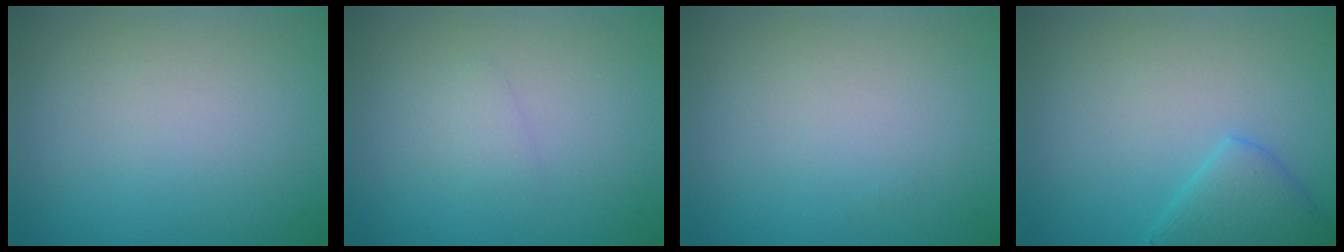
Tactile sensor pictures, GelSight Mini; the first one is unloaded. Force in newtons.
{"total": 0.9, "press": 0.9, "slide": 0.0}
{"total": 0.0}
{"total": 3.1, "press": 3.1, "slide": 0.2}